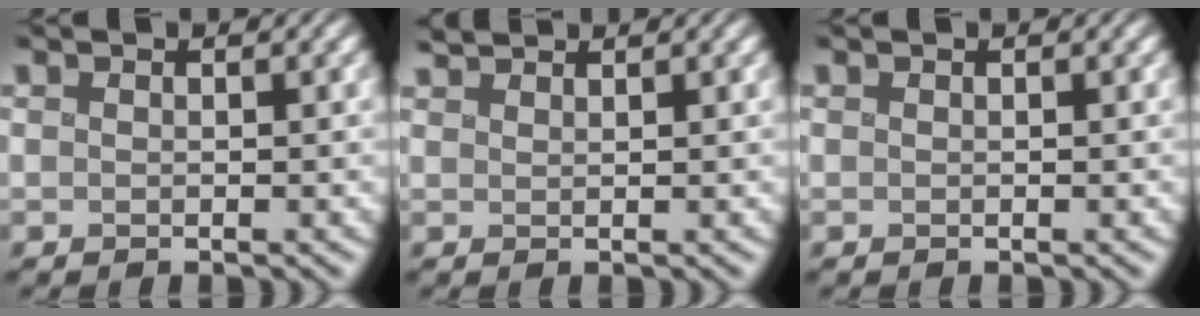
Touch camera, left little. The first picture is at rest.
{"total": 2.0, "force": [1.9, 0.3, 0.5], "torque": [-0.007, 0.010, 0.027]}
{"total": 0.0}